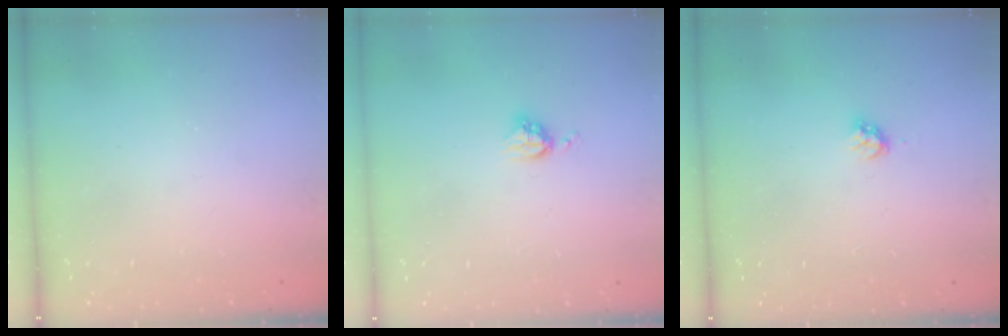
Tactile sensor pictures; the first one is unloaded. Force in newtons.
{"total": 4.0, "press": 4.0, "slide": 0.5}
{"total": 2.8, "press": 2.7, "slide": 0.3}